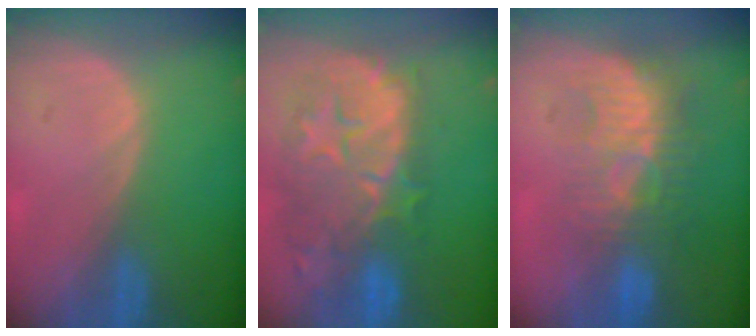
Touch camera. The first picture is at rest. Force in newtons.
{"total": 12.2, "press": 11.0, "slide": 5.2}
{"total": 8.6, "press": 8.1, "slide": 2.9}